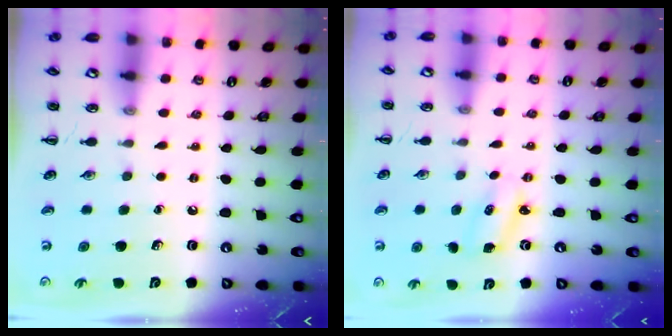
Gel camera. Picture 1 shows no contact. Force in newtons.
{"total": 2.6, "press": 2.6, "slide": 0.5}